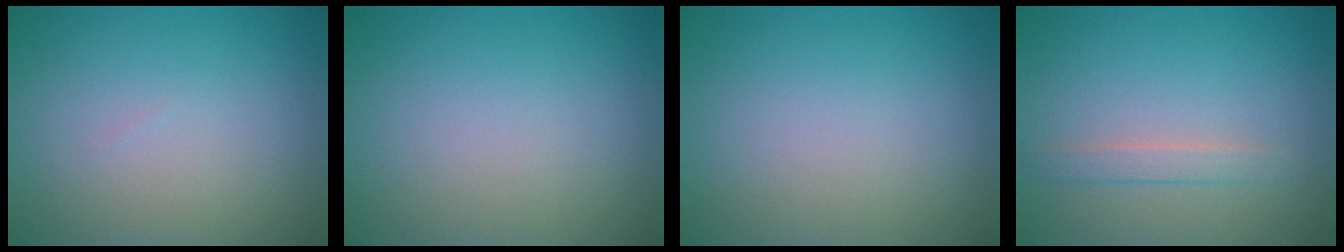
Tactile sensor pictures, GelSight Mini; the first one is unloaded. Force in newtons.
{"total": 0.0}
{"total": 0.0}
{"total": 1.5, "press": 1.5, "slide": 0.1}